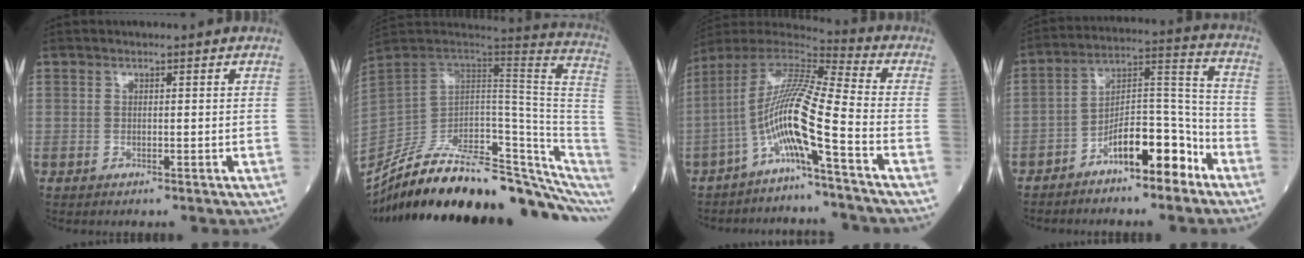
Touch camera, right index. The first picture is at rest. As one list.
[{"total": 29.4, "force": [-23.3, 5.2, 17.2], "torque": [-0.191, -0.004, -0.345]}, {"total": 11.9, "force": [-5.0, -0.7, 10.8], "torque": [-0.213, 0.011, -0.105]}, {"total": 10.8, "force": [-6.7, 3.4, 7.7], "torque": [-0.128, 0.032, -0.113]}]